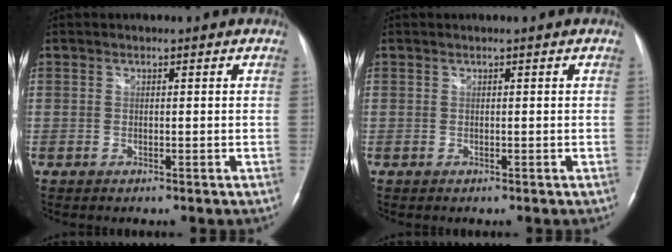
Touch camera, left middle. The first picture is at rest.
{"total": 0.0}